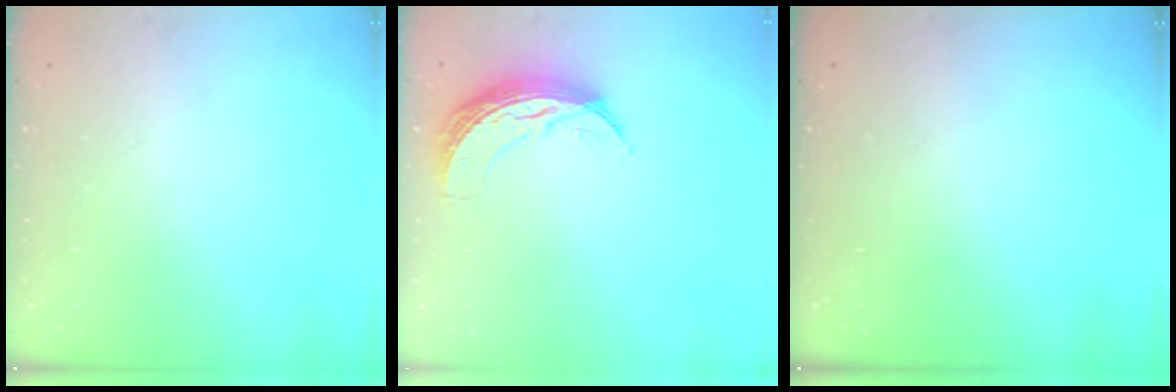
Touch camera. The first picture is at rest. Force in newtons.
{"total": 8.6, "press": 8.5, "slide": 0.5}
{"total": 0.0}